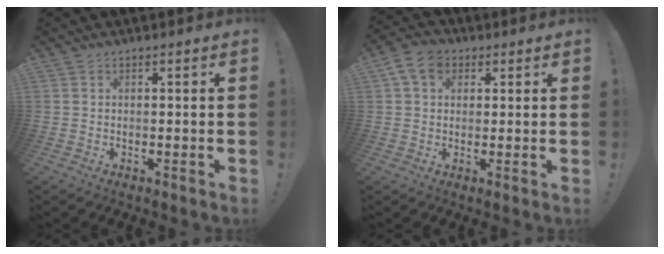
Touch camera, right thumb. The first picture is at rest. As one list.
[{"total": 8.0, "force": [3.2, 5.8, 4.4], "torque": [-0.077, -0.003, 0.062]}]